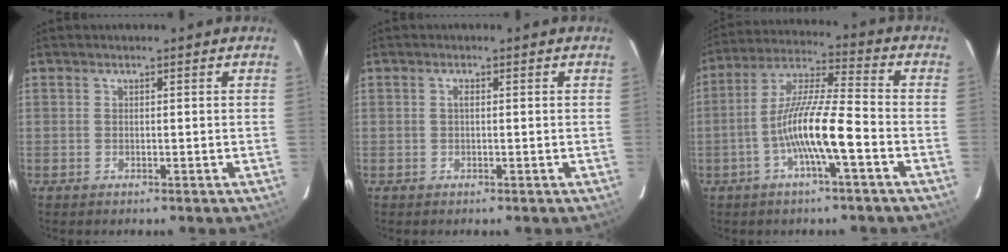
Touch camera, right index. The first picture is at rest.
{"total": 0.8, "force": [0.1, 0.2, 0.7], "torque": [-0.014, 0.004, -0.001]}
{"total": 11.8, "force": [-4.3, 0.8, 10.9], "torque": [-0.217, 0.009, -0.087]}